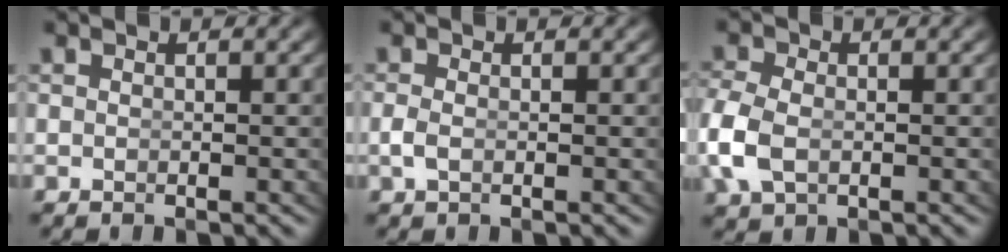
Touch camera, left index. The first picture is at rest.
{"total": 0.9, "force": [-0.6, 0.1, 0.7], "torque": [-0.024, -0.014, -0.001]}
{"total": 3.2, "force": [-0.7, 2.4, 2.0], "torque": [-0.075, -0.022, 0.002]}